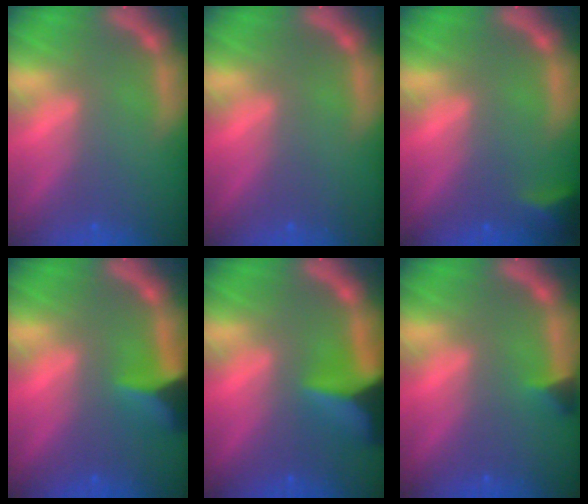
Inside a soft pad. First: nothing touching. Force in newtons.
{"total": 0.0}
{"total": 2.4}
{"total": 4.4}
{"total": 7.5}
{"total": 1.4}